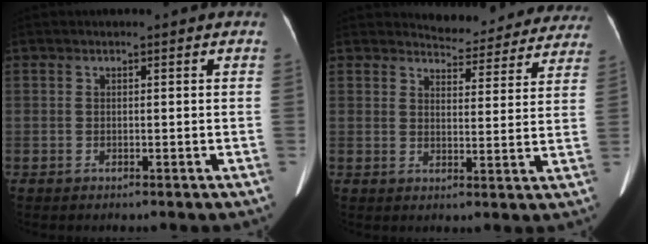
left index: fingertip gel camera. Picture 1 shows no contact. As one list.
[{"total": 13.2, "force": [12.7, 3.3, 1.4], "torque": [0.011, -0.025, 0.130]}]